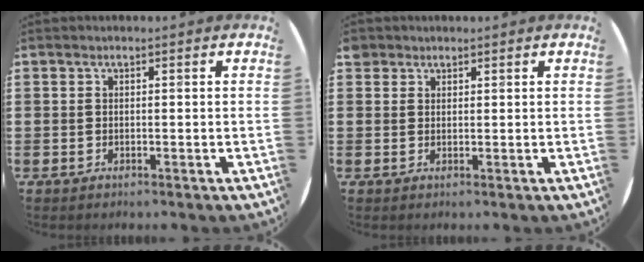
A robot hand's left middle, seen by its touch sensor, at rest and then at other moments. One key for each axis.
{"total": 1.5, "fx": 1.3, "fy": 0.7, "fz": 0.0, "tx": 0.007, "ty": 0.000, "tz": 0.023}